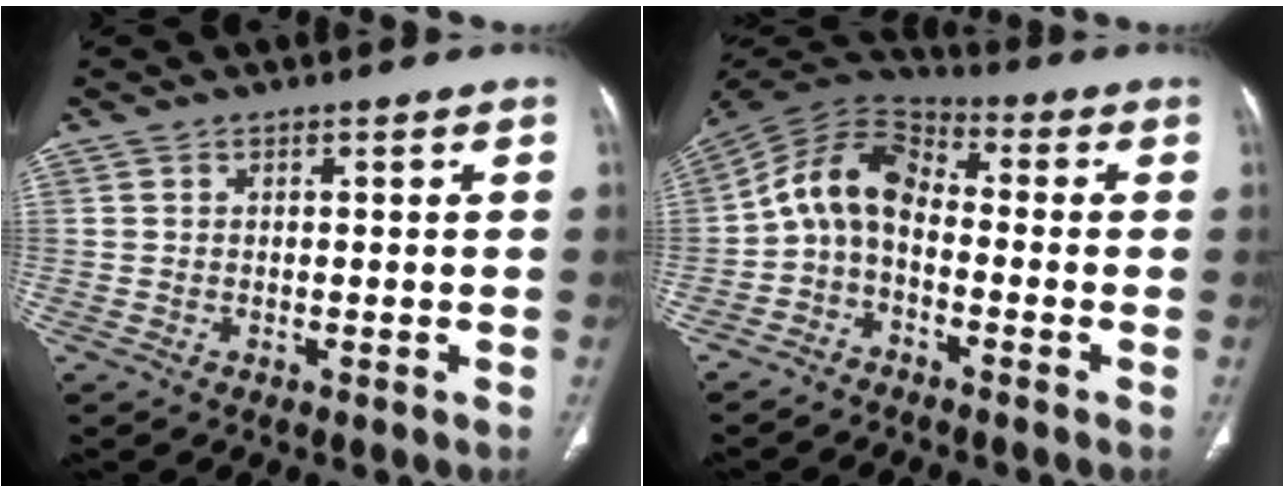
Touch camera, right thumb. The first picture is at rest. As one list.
[{"total": 10.0, "force": [-2.3, 6.5, 7.3], "torque": [-0.125, 0.059, -0.059]}]